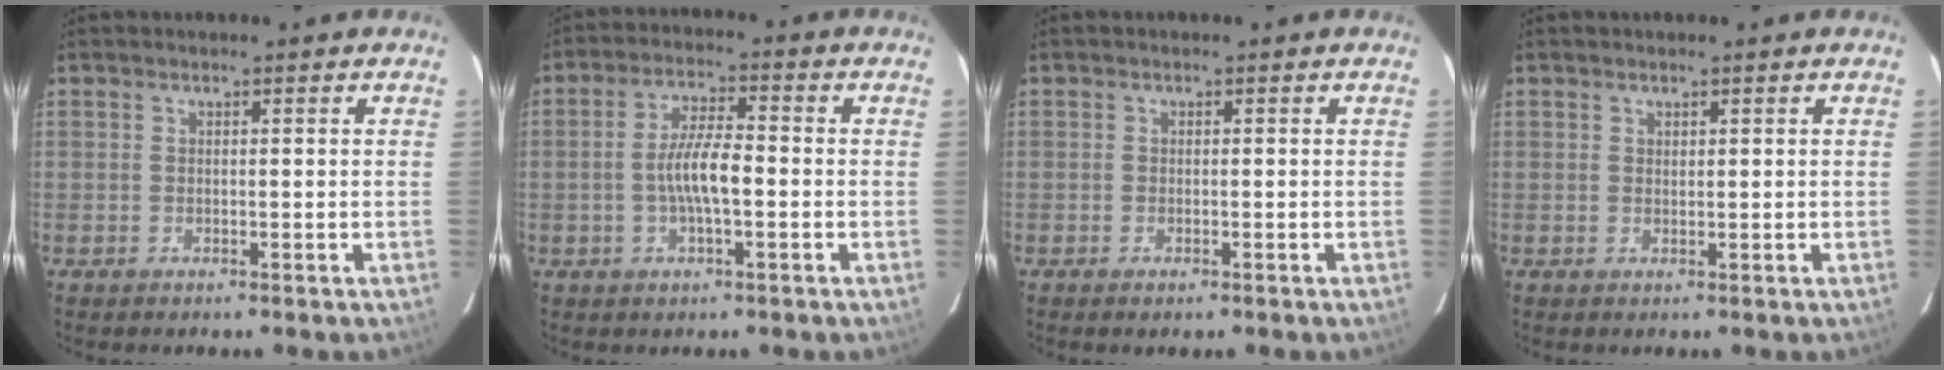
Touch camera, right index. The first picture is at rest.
{"total": 6.8, "force": [-1.4, 1.6, 6.5], "torque": [-0.124, 0.006, -0.025]}
{"total": 0.8, "force": [-0.5, 0.3, 0.5], "torque": [-0.008, -0.002, -0.009]}
{"total": 0.6, "force": [0.5, 0.4, 0.1], "torque": [-0.002, 0.001, 0.010]}